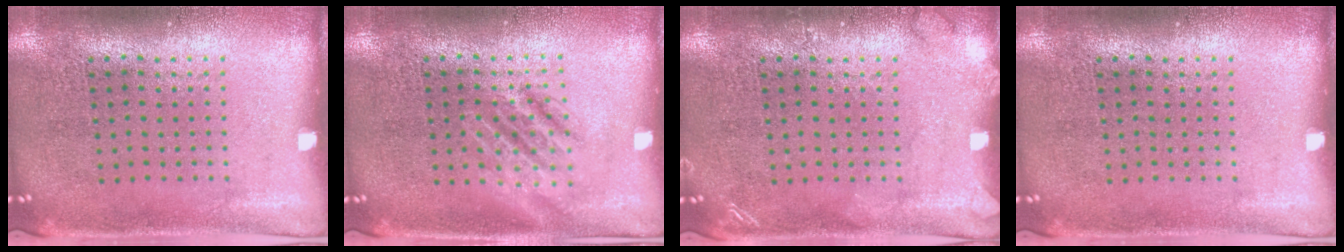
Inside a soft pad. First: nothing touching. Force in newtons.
{"total": 1.3, "press": 1.3, "slide": 0.1}
{"total": 1.5, "press": 1.5, "slide": 0.2}
{"total": 0.0}